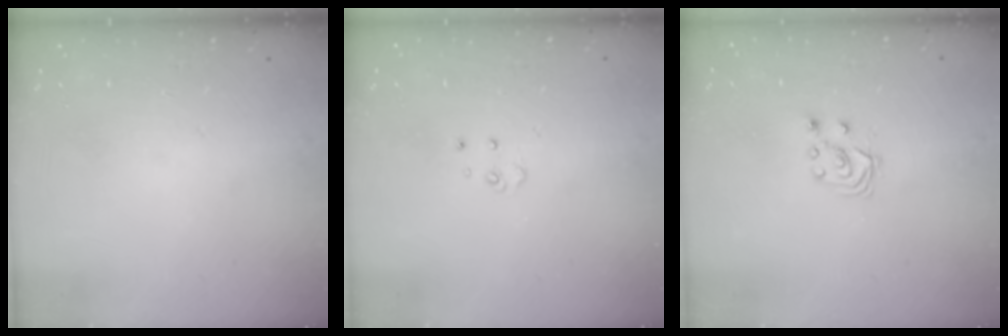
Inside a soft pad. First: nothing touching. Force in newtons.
{"total": 4.0, "press": 3.9, "slide": 0.4}
{"total": 2.8, "press": 2.7, "slide": 0.7}